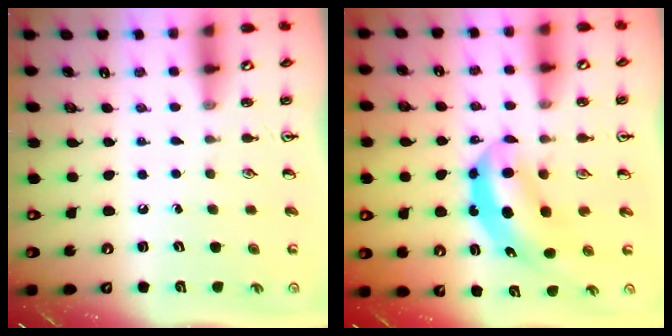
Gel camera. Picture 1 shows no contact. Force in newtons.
{"total": 5.5, "press": 5.3, "slide": 1.4}